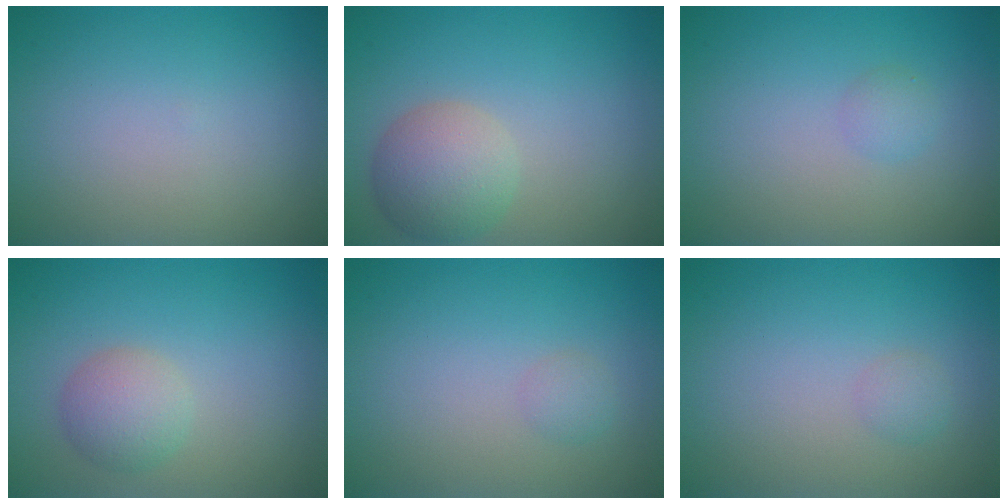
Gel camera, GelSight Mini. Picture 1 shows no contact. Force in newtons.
{"total": 4.3, "press": 4.3, "slide": 0.4}
{"total": 1.1, "press": 1.1, "slide": 0.0}
{"total": 2.7, "press": 2.7, "slide": 0.2}
{"total": 1.0, "press": 1.0, "slide": 0.0}
{"total": 1.0, "press": 1.0, "slide": 0.0}